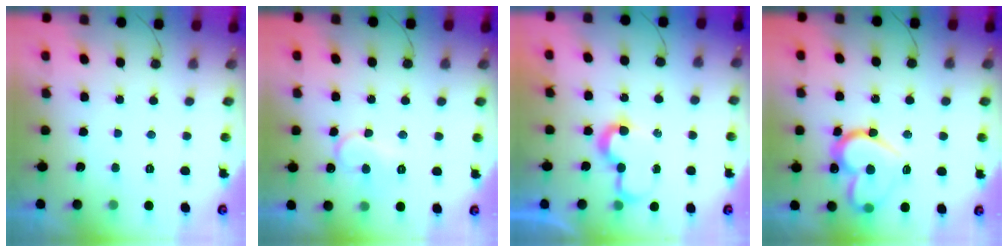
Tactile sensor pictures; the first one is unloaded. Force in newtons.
{"total": 10.2, "press": 10.1, "slide": 0.9}
{"total": 7.5, "press": 7.5, "slide": 0.3}
{"total": 19.2, "press": 19.1, "slide": 2.2}